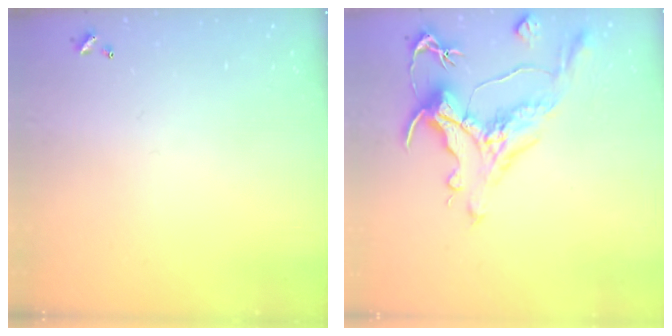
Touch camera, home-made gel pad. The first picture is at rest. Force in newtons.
{"total": 2.2, "press": 1.7, "slide": 1.4}